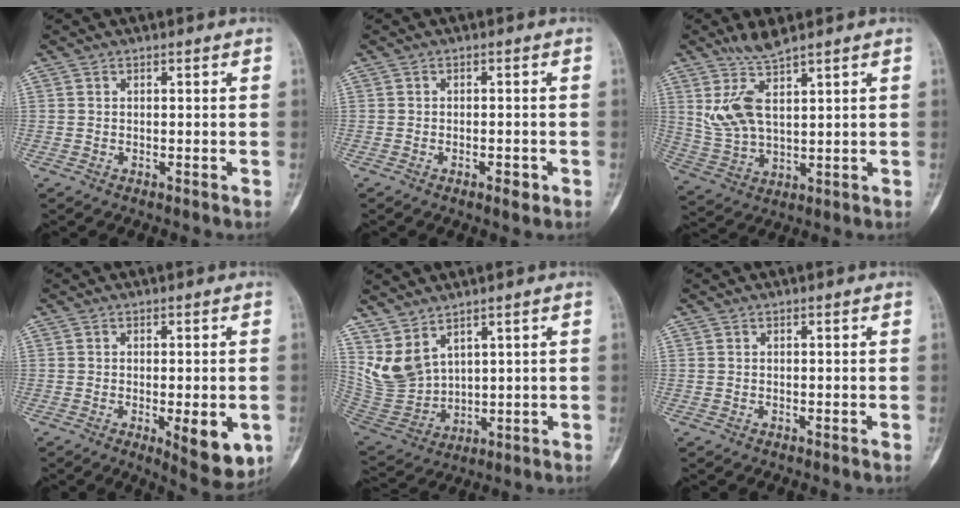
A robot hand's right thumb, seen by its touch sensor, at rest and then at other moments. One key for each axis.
{"total": 2.3, "fx": -1.2, "fy": 0.9, "fz": 1.8, "tx": -0.025, "ty": 0.006, "tz": -0.017}
{"total": 8.5, "fx": 5.1, "fy": 2.7, "fz": 6.3, "tx": -0.128, "ty": -0.027, "tz": 0.119}
{"total": 9.1, "fx": -2.5, "fy": 3.2, "fz": 8.1, "tx": -0.088, "ty": -0.014, "tz": -0.027}
{"total": 8.5, "fx": 5.1, "fy": 4.6, "fz": 4.9, "tx": -0.088, "ty": -0.029, "tz": 0.130}
{"total": 0.0}